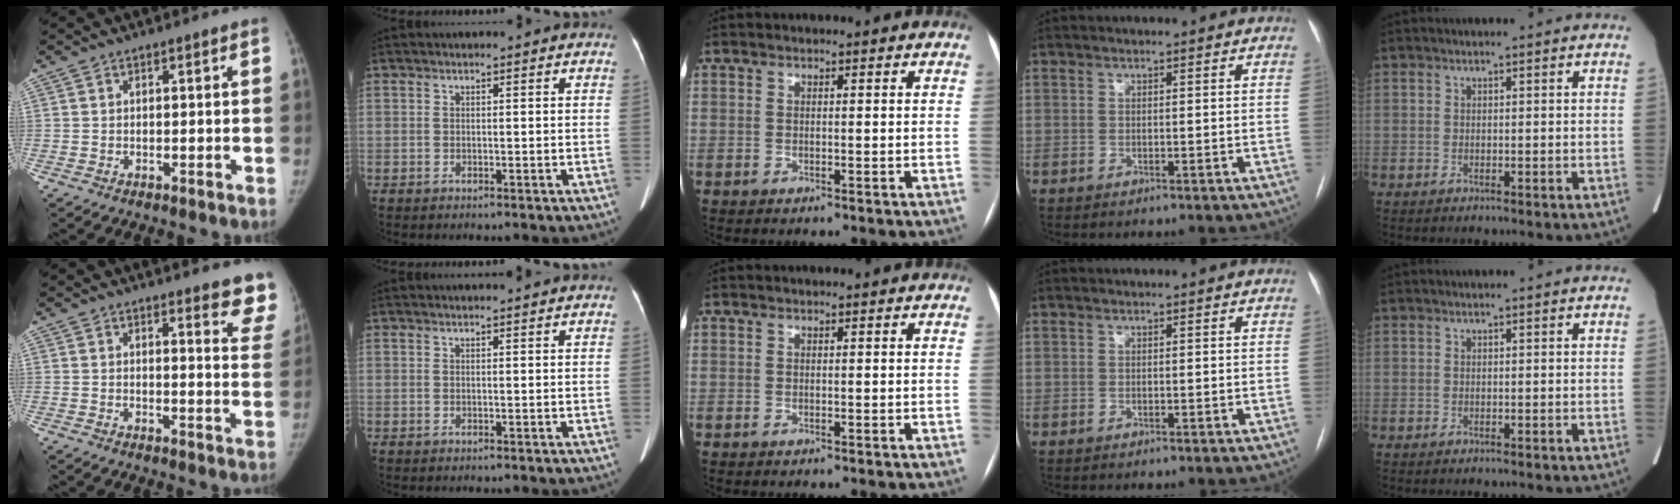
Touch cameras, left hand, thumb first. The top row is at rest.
{"thumb": {"total": 9.3, "force": [8.2, 1.9, 3.8], "torque": [-0.007, -0.055, 0.068]}, "index": {"total": 2.0, "force": [1.9, -0.3, 0.6], "torque": [-0.007, 0.012, 0.030]}}